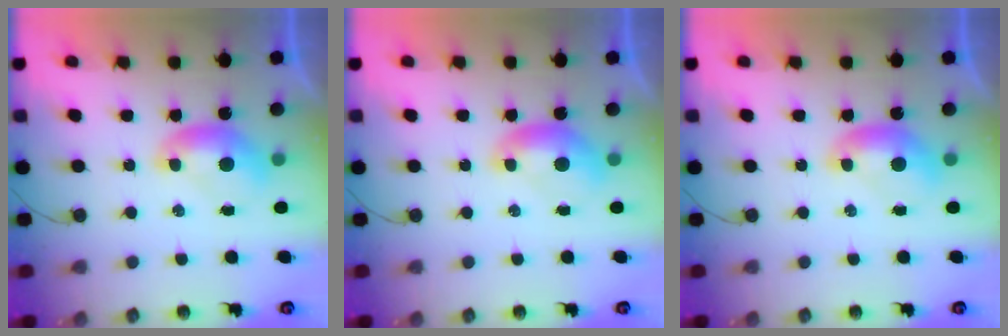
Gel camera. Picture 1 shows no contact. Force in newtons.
{"total": 0.0}
{"total": 0.0}